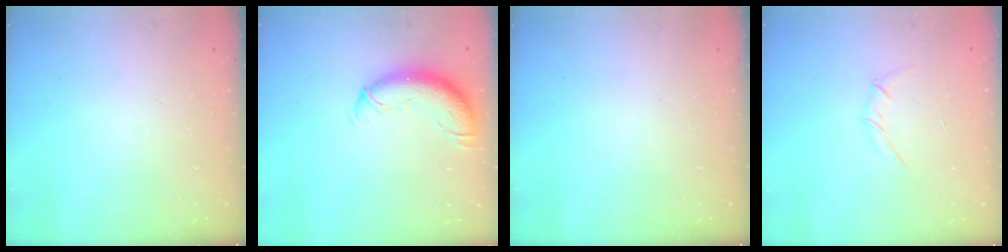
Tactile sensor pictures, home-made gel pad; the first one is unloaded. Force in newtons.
{"total": 12.1, "press": 11.7, "slide": 3.1}
{"total": 0.0}
{"total": 3.1, "press": 3.0, "slide": 0.8}